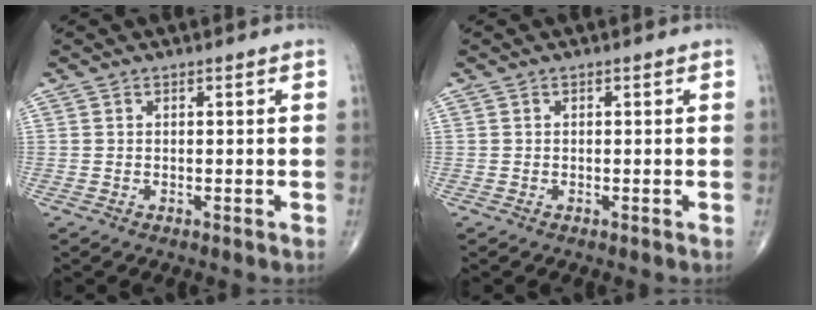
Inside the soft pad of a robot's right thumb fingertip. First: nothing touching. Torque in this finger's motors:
{"motor_torque": [-0.16, 0.17, -0.02, -0.01, 0.01]}